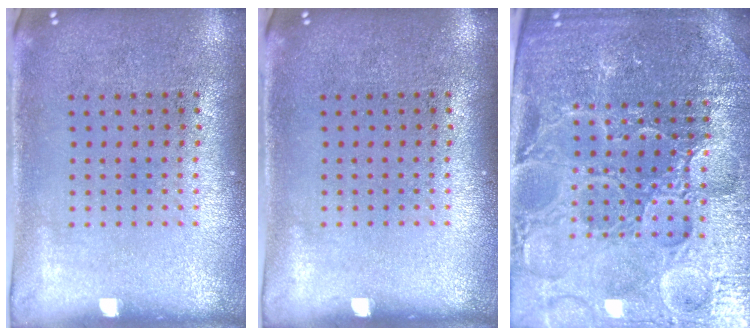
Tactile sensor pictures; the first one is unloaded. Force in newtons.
{"total": 0.0}
{"total": 5.5, "press": 5.1, "slide": 2.1}